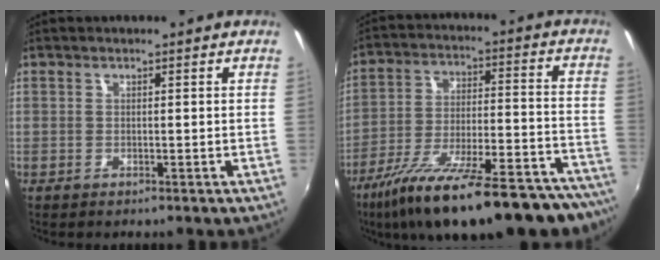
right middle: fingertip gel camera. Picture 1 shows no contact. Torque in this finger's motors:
{"motor_torque": [1.72, -0.42, 0.41, 0.21]}